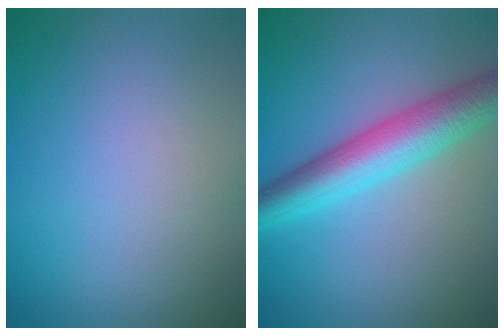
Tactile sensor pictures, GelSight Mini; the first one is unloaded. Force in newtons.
{"total": 6.5, "press": 6.5, "slide": 0.0}